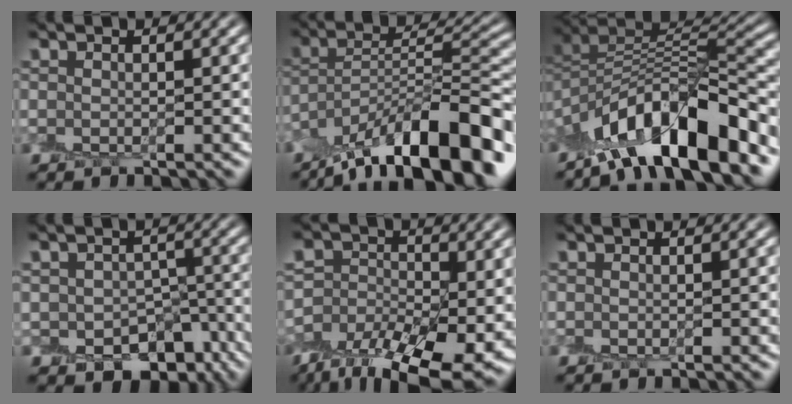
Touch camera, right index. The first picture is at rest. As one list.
[{"total": 13.3, "force": [-9.4, 3.8, 8.6], "torque": [-0.130, 0.031, -0.161]}, {"total": 10.3, "force": [-6.0, 3.4, 7.6], "torque": [-0.105, 0.023, -0.110]}, {"total": 6.3, "force": [-3.1, 4.8, 2.7], "torque": [-0.027, -0.013, -0.036]}, {"total": 11.4, "force": [-6.7, 6.2, 6.8], "torque": [-0.104, -0.013, -0.116]}, {"total": 0.0}]